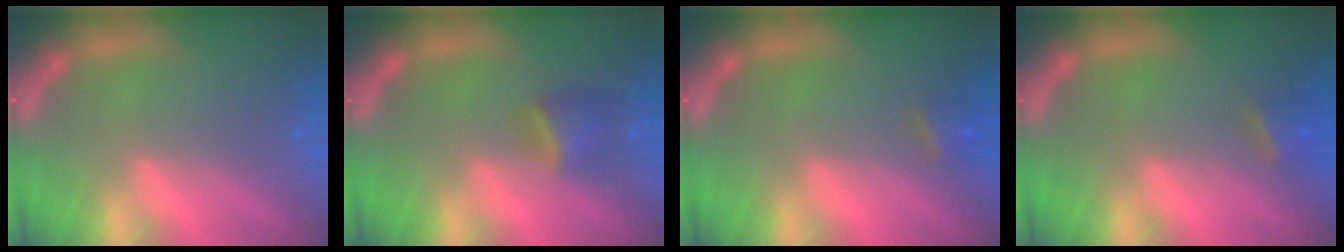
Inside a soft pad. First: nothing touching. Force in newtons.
{"total": 2.9}
{"total": 1.9}
{"total": 2.4}